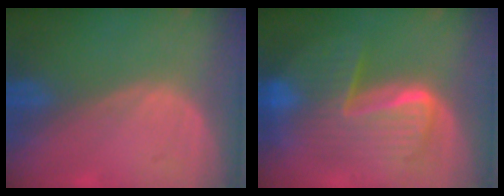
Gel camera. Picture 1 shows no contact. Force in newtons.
{"total": 9.9, "press": 9.9, "slide": 1.0}